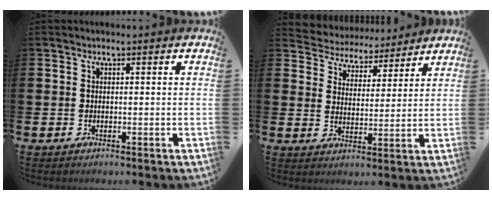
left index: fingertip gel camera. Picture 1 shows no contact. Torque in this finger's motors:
{"motor_torque": [0.92, -0.99, 0.10, 0.00]}